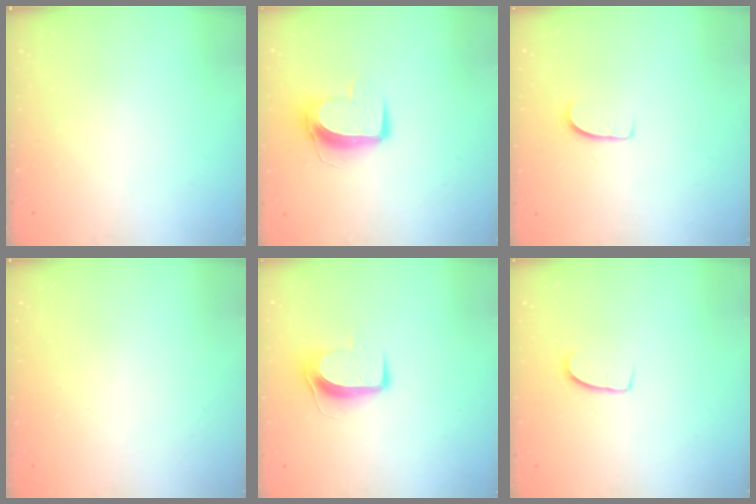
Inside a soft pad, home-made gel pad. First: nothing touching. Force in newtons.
{"total": 10.2, "press": 10.2, "slide": 0.8}
{"total": 6.7, "press": 6.7, "slide": 0.3}
{"total": 0.0}
{"total": 8.7, "press": 8.6, "slide": 0.5}
{"total": 6.4, "press": 6.4, "slide": 0.6}